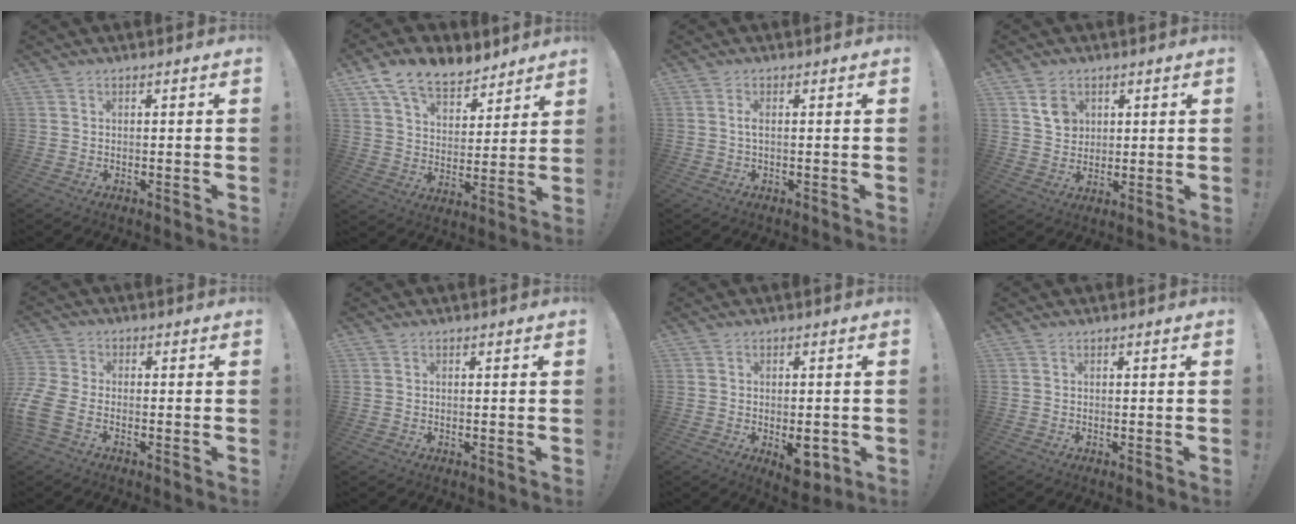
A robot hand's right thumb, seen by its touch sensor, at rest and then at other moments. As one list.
[{"total": 12.8, "force": [9.3, 7.3, 5.1], "torque": [-0.088, -0.060, 0.177]}, {"total": 1.4, "force": [-0.1, 0.2, 1.4], "torque": [-0.027, 0.002, -0.002]}, {"total": 6.2, "force": [3.2, 5.0, 1.8], "torque": [-0.005, -0.018, 0.057]}, {"total": 7.2, "force": [-3.0, 4.1, 5.0], "torque": [-0.127, 0.003, -0.053]}, {"total": 0.0}, {"total": 7.0, "force": [-2.0, 3.7, 5.7], "torque": [-0.068, 0.001, -0.025]}, {"total": 0.0}]